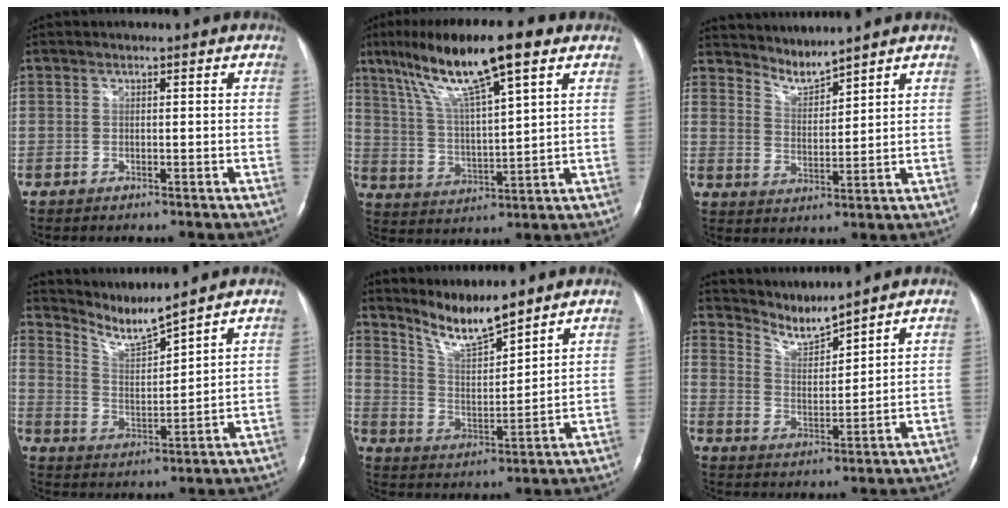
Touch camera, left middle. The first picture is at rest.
{"total": 16.0, "force": [9.3, 1.5, 12.9], "torque": [-0.235, 0.025, 0.163]}
{"total": 4.2, "force": [4.1, -0.4, 0.1], "torque": [-0.007, -0.006, 0.085]}
{"total": 6.1, "force": [5.9, -1.4, 0.9], "torque": [-0.028, -0.019, 0.124]}
{"total": 8.6, "force": [7.6, 0.7, 3.9], "torque": [-0.083, -0.010, 0.149]}
{"total": 5.2, "force": [5.1, -0.6, 0.3], "torque": [-0.014, -0.011, 0.109]}